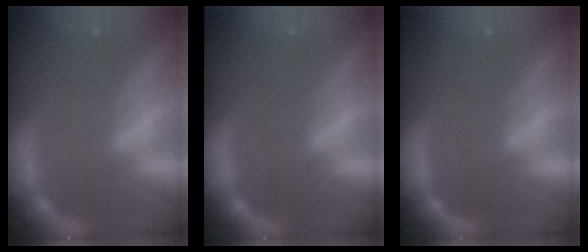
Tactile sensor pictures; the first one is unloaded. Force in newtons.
{"total": 0.0}
{"total": 0.0}